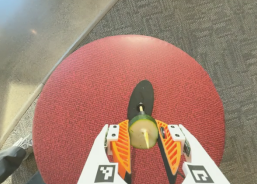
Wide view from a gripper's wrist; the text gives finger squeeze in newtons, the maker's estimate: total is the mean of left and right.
{"total": 11.7, "left": 11.6, "right": 11.8}